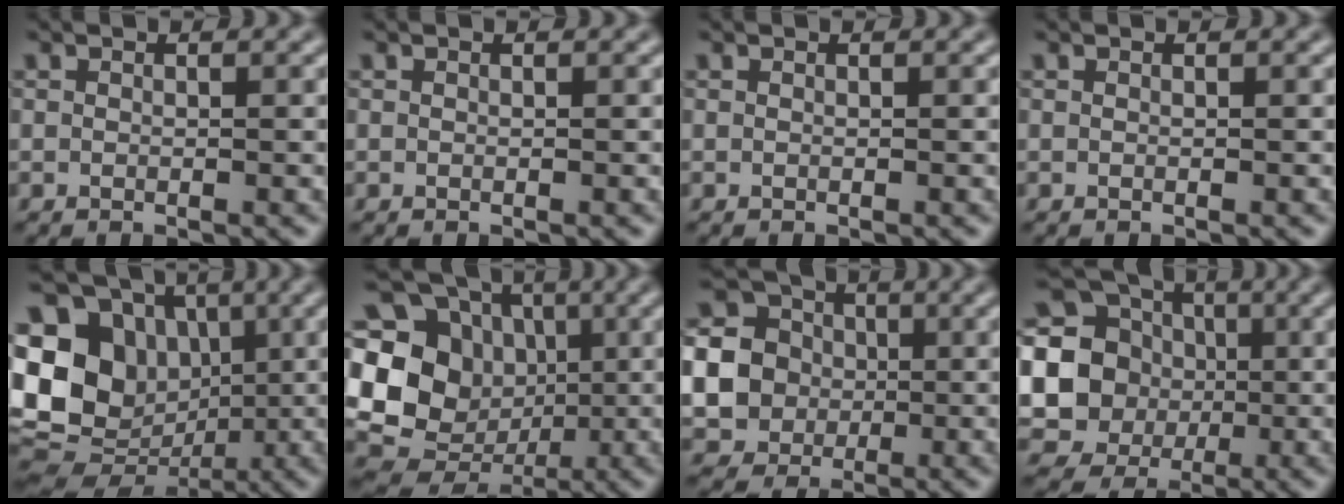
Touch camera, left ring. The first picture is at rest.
{"total": 0.0}
{"total": 0.0}
{"total": 0.0}
{"total": 15.8, "force": [0.7, 13.2, 8.6], "torque": [-0.182, 0.010, -0.003]}
{"total": 14.5, "force": [0.0, 12.6, 7.0], "torque": [-0.160, 0.011, -0.013]}
{"total": 13.6, "force": [-0.5, 12.9, 4.3], "torque": [-0.143, -0.009, -0.025]}
{"total": 18.9, "force": [0.9, 17.9, 6.1], "torque": [-0.165, -0.001, -0.012]}